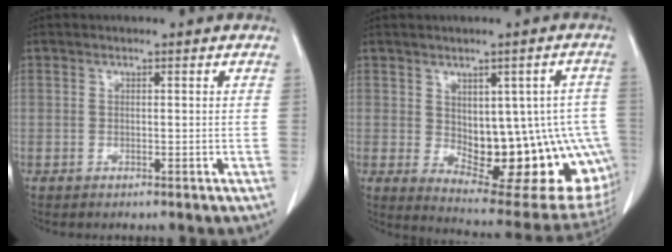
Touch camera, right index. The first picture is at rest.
{"total": 19.7, "force": [-2.5, 8.7, 17.5], "torque": [-0.158, 0.012, -0.003]}